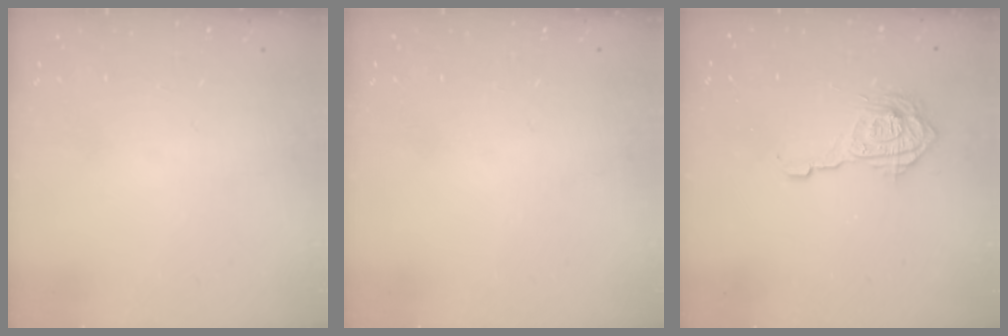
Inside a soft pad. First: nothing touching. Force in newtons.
{"total": 0.0}
{"total": 12.4, "press": 12.4, "slide": 1.3}